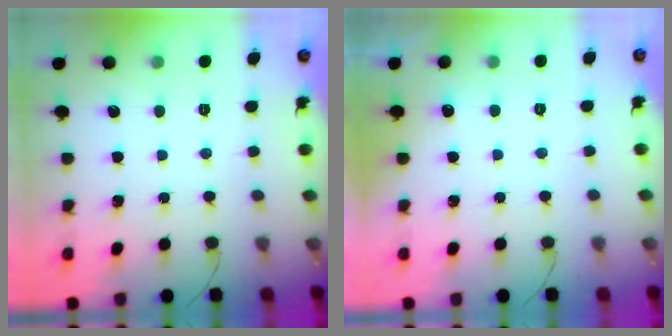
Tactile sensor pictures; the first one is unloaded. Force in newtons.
{"total": 2.8, "press": 2.5, "slide": 1.2}